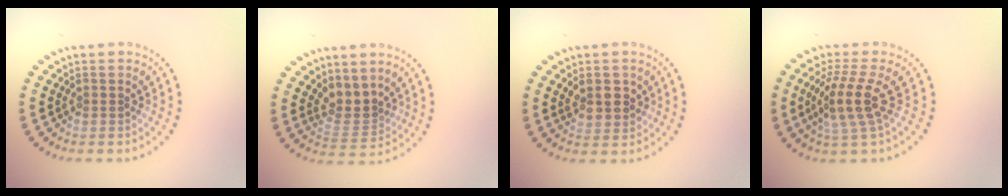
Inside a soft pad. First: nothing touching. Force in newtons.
{"total": 2.8, "press": 2.1, "slide": 1.9}
{"total": 2.6, "press": 2.5, "slide": 0.7}
{"total": 3.8, "press": 3.1, "slide": 2.2}